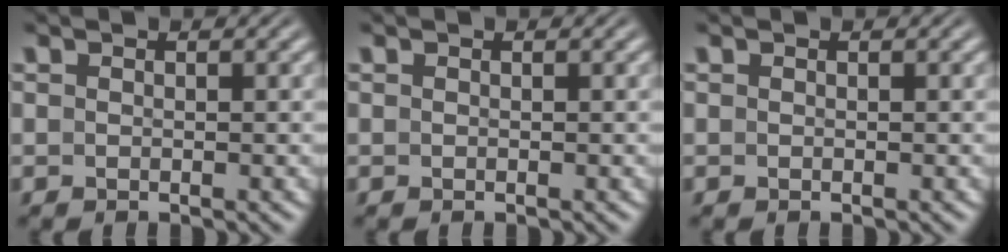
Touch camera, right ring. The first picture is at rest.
{"total": 0.0}
{"total": 0.0}